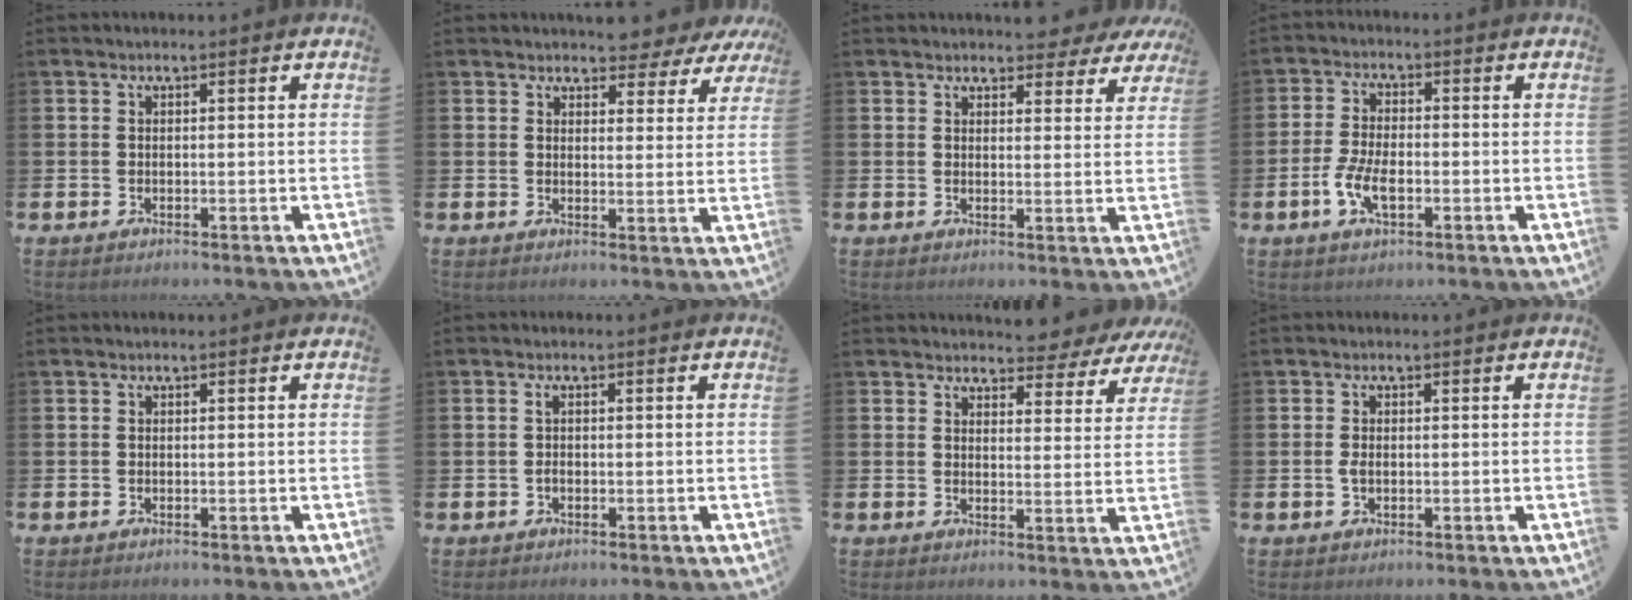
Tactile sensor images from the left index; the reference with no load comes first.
{"total": 3.8, "force": [3.7, 1.1, 0.0], "torque": [0.002, -0.031, 0.061]}
{"total": 3.0, "force": [2.8, 1.1, 0.0], "torque": [0.006, -0.017, 0.047]}
{"total": 5.1, "force": [-1.5, 2.4, 4.3], "torque": [-0.085, 0.002, -0.029]}
{"total": 0.0}
{"total": 1.1, "force": [-0.1, 0.5, 0.9], "torque": [-0.021, 0.003, -0.002]}
{"total": 3.4, "force": [3.2, 1.1, -0.2], "torque": [0.005, -0.032, 0.051]}
{"total": 1.4, "force": [-0.2, 0.7, 1.2], "torque": [-0.026, 0.003, -0.003]}